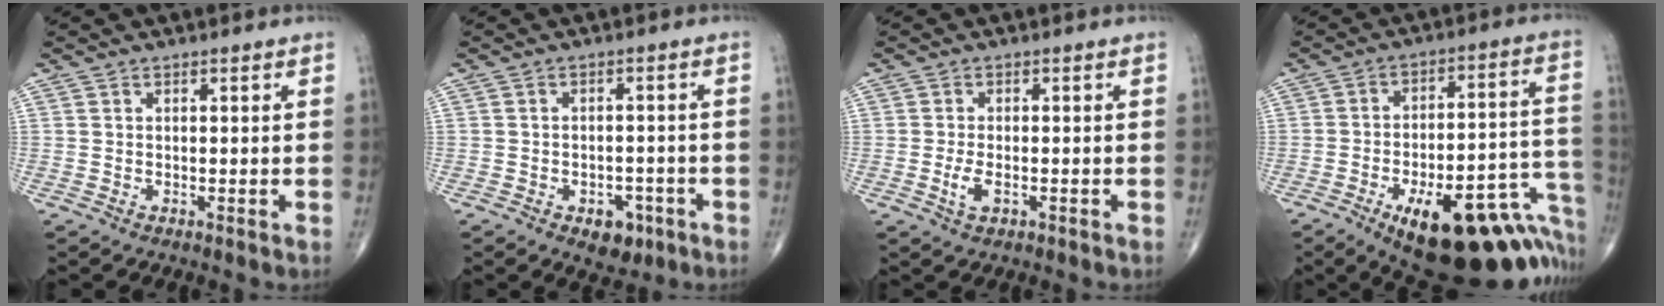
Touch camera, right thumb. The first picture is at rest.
{"total": 6.4, "force": [-3.5, 4.1, 3.5], "torque": [-0.023, 0.026, -0.045]}
{"total": 3.1, "force": [-1.0, 1.5, 2.5], "torque": [-0.054, -0.002, -0.018]}
{"total": 28.2, "force": [-14.4, 10.8, 21.7], "torque": [-0.194, 0.086, -0.192]}